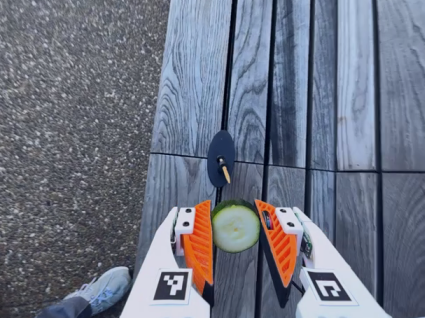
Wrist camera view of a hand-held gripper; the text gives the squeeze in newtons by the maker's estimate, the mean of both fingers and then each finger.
{"total": 10.4, "left": 10.4, "right": 10.5}